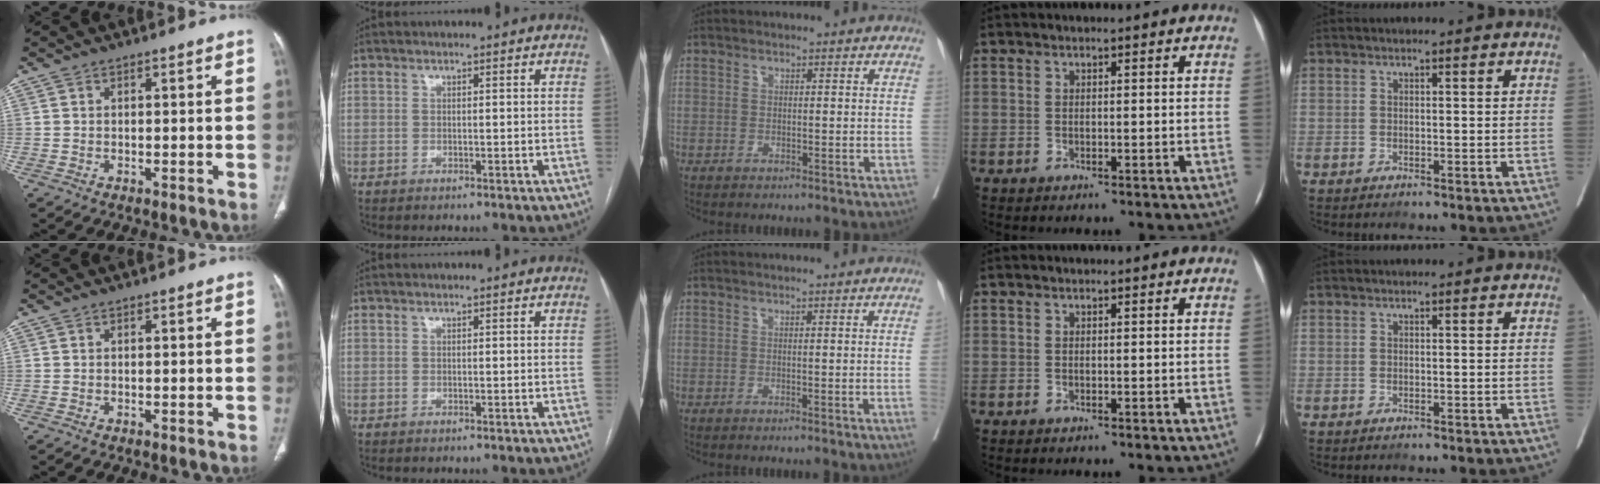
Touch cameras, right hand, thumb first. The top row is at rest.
{"middle": {"total": 1.9, "force": [-0.2, -0.5, 1.8], "torque": [-0.029, 0.001, 0.001]}}